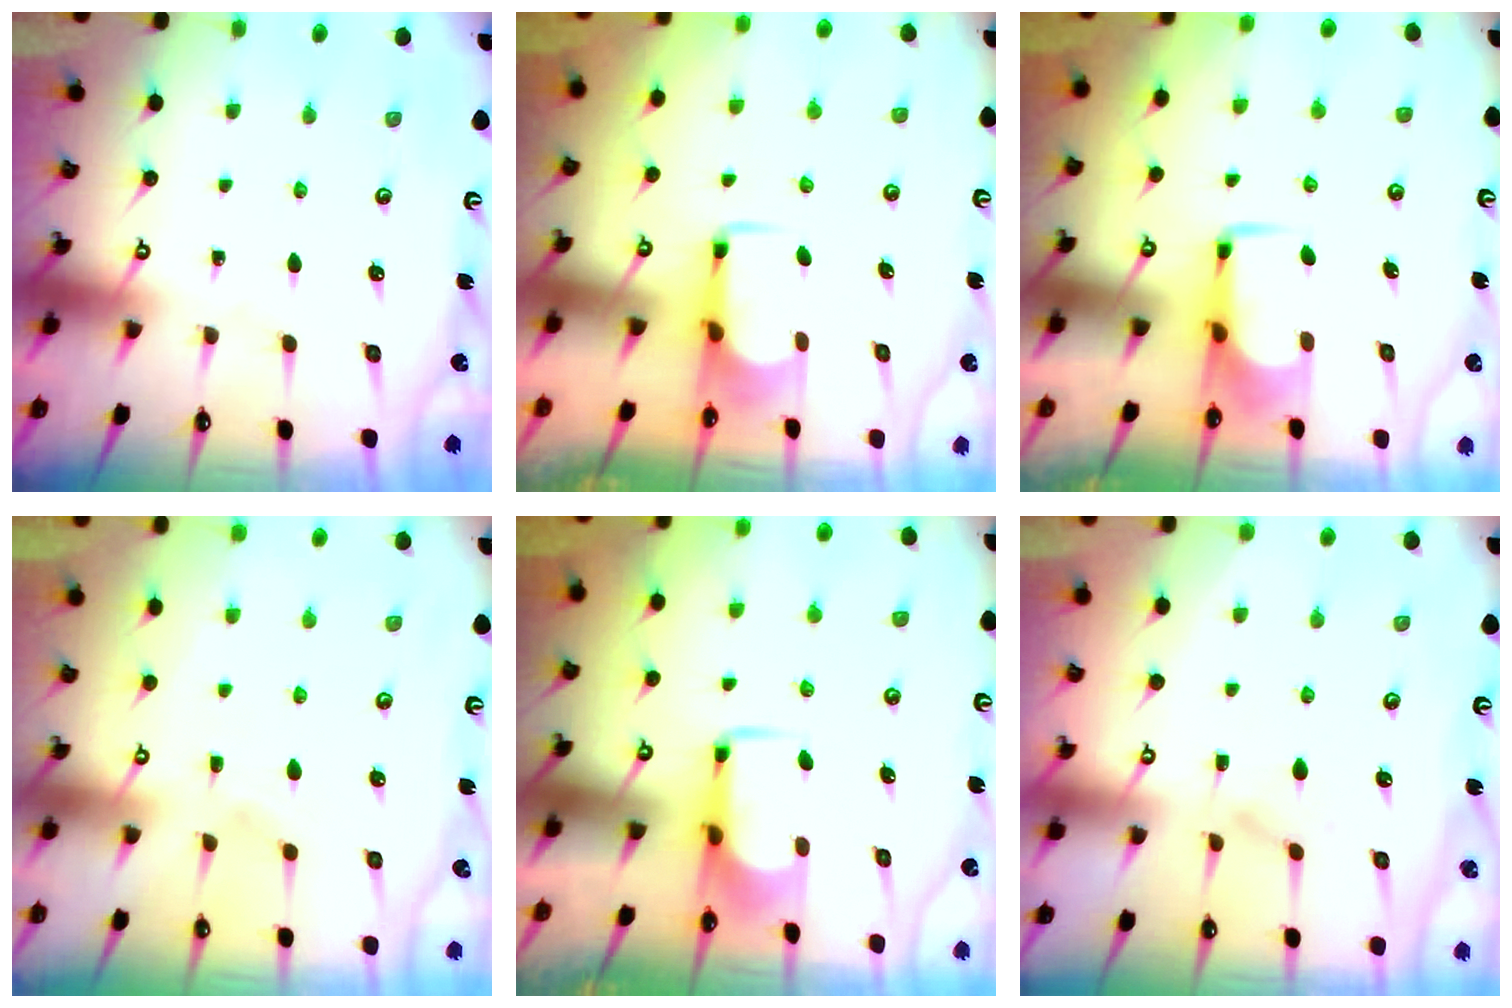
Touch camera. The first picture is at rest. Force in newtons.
{"total": 2.8, "press": 2.8, "slide": 0.5}
{"total": 1.3, "press": 1.2, "slide": 0.4}
{"total": 6.4, "press": 6.3, "slide": 1.3}
{"total": 2.1, "press": 2.1, "slide": 0.5}
{"total": 1.6, "press": 1.3, "slide": 0.9}